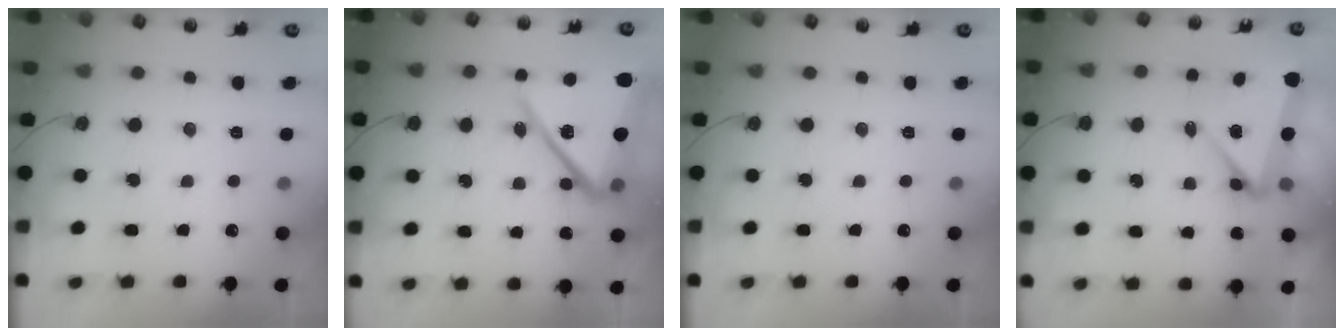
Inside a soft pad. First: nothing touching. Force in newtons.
{"total": 19.6, "press": 19.5, "slide": 1.4}
{"total": 0.0}
{"total": 6.1, "press": 6.1, "slide": 0.6}